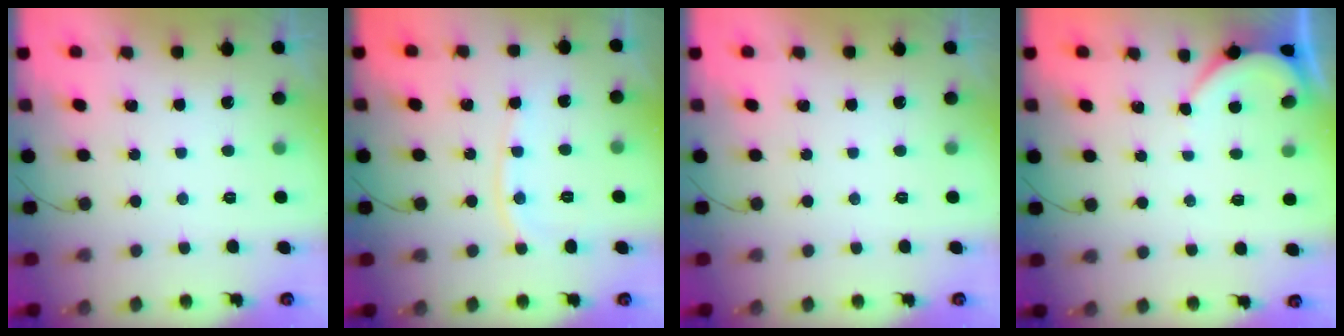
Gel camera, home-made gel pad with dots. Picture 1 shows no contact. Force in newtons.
{"total": 6.7, "press": 6.7, "slide": 0.1}
{"total": 0.0}
{"total": 2.1, "press": 2.1, "slide": 0.3}